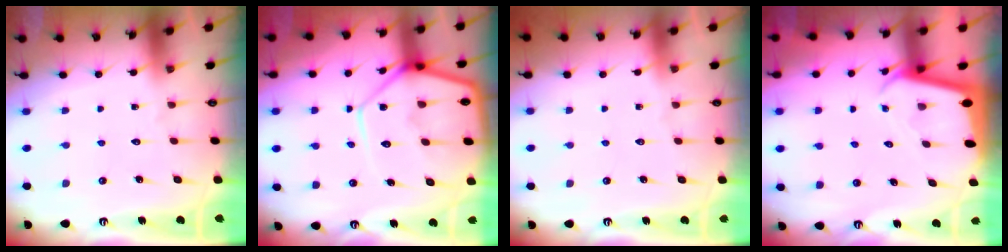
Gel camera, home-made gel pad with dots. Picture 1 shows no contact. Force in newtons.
{"total": 14.3, "press": 14.3, "slide": 1.2}
{"total": 0.0}
{"total": 2.0, "press": 2.0, "slide": 0.1}